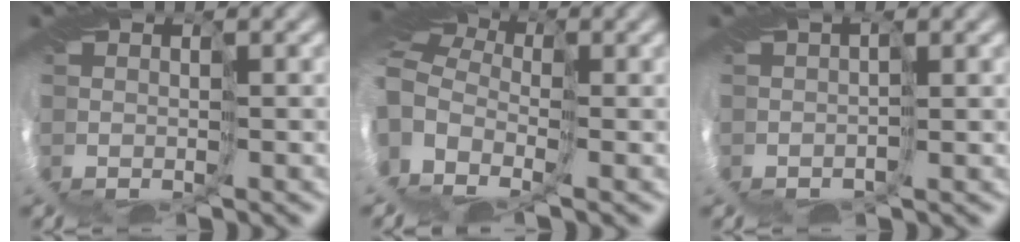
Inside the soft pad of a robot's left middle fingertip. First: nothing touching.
{"total": 9.6, "force": [1.5, 6.7, 6.8], "torque": [-0.154, 0.012, 0.015]}
{"total": 1.1, "force": [0.4, 0.8, 0.8], "torque": [-0.010, 0.010, 0.006]}